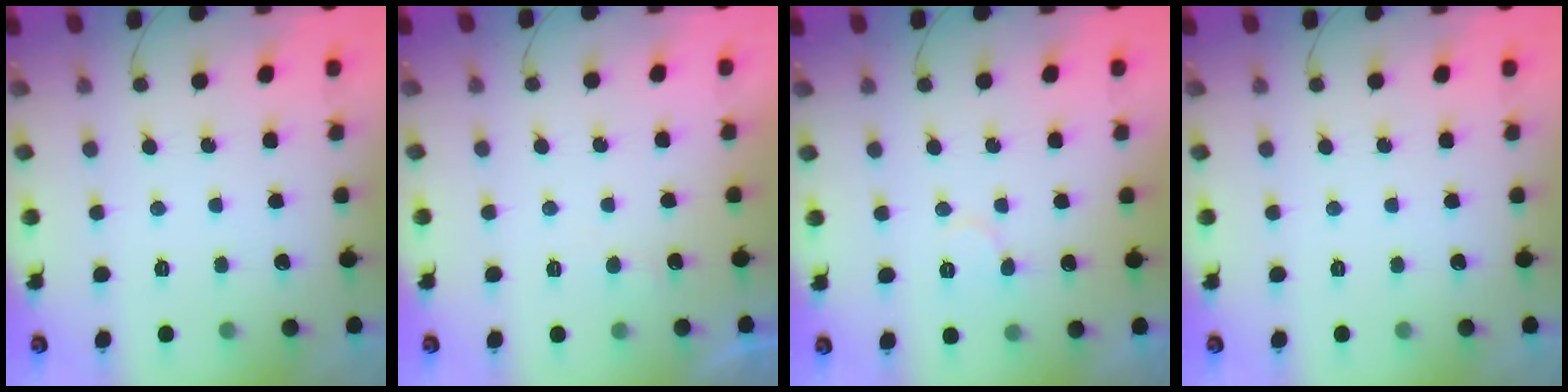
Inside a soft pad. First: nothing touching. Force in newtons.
{"total": 3.8, "press": 3.7, "slide": 0.2}
{"total": 6.0, "press": 6.0, "slide": 0.7}
{"total": 0.0}